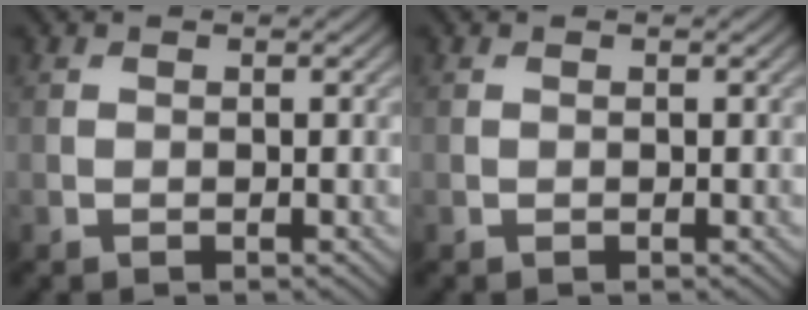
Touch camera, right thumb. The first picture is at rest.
{"total": 0.0}